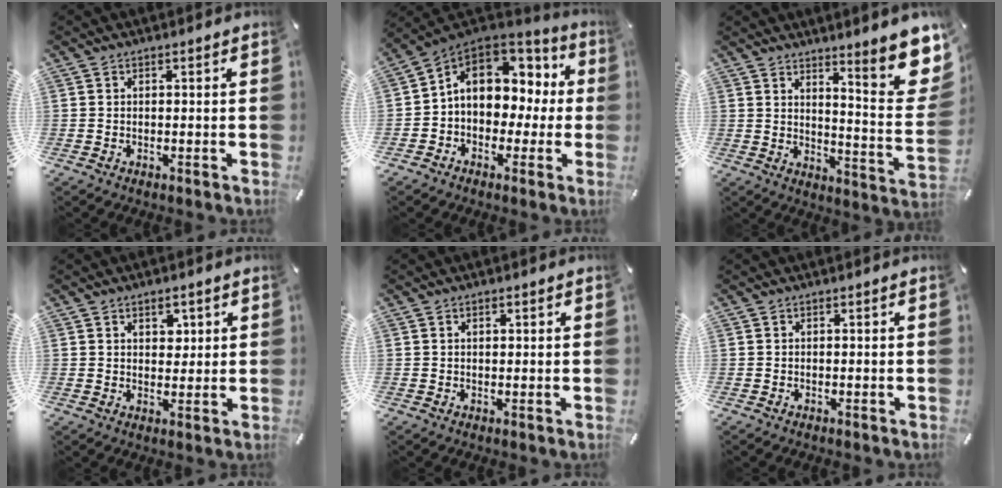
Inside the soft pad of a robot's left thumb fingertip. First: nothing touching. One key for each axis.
{"total": 11.6, "fx": 2.7, "fy": 9.1, "fz": 6.6, "tx": -0.116, "ty": -0.003, "tz": 0.055}
{"total": 13.2, "fx": 8.7, "fy": 3.0, "fz": 9.5, "tx": -0.117, "ty": -0.087, "tz": 0.142}
{"total": 3.7, "fx": 1.8, "fy": 2.9, "fz": 1.4, "tx": 0.005, "ty": -0.010, "tz": 0.023}
{"total": 1.2, "fx": 0.5, "fy": 0.7, "fz": 0.8, "tx": -0.017, "ty": 0.005, "tz": 0.007}
{"total": 0.0}